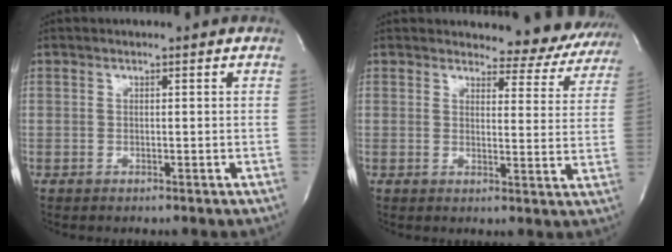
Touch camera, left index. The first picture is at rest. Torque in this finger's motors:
{"motor_torque": [0.96, -0.95, 0.16, 0.02]}